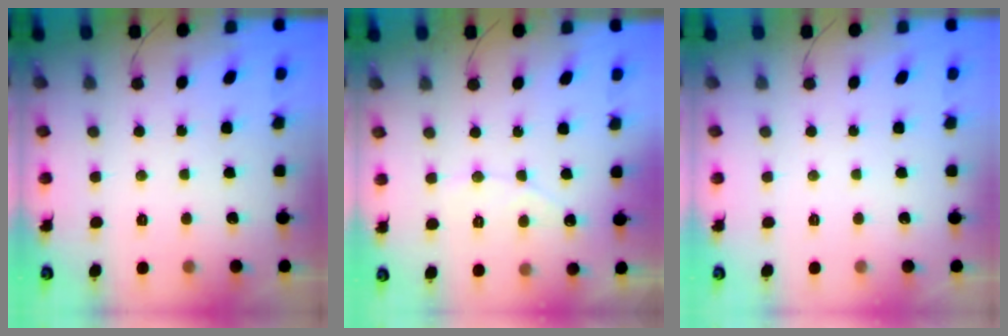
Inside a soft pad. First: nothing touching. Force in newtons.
{"total": 4.9, "press": 4.8, "slide": 0.4}
{"total": 0.0}